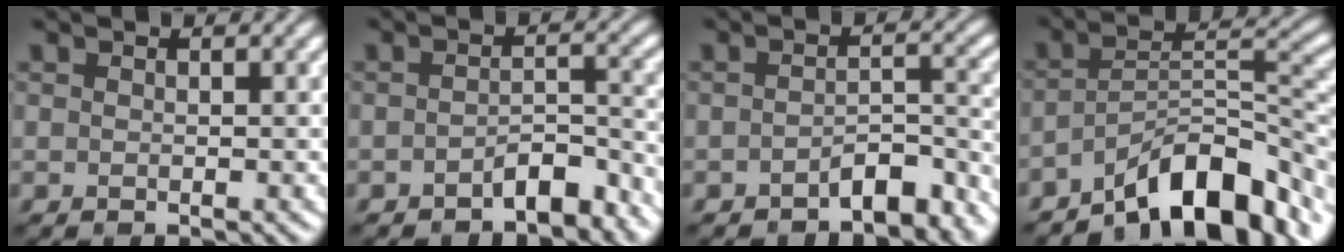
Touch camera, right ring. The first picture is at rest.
{"total": 3.3, "force": [-2.4, 1.2, 1.9], "torque": [-0.027, 0.013, -0.040]}
{"total": 4.1, "force": [-3.1, 1.6, 2.3], "torque": [-0.024, 0.009, -0.048]}
{"total": 10.0, "force": [-7.1, 3.2, 6.4], "torque": [-0.081, 0.010, -0.127]}